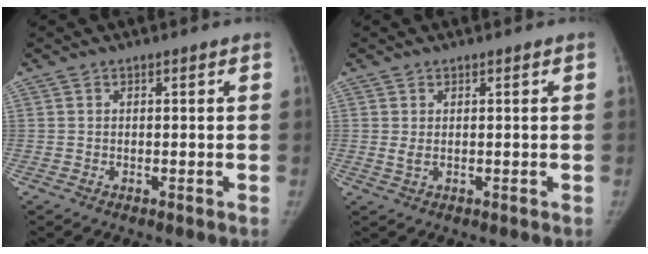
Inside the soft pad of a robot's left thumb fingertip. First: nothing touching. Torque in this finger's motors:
{"motor_torque": [-0.44, -0.07, -0.12, 0.11, 0.01]}